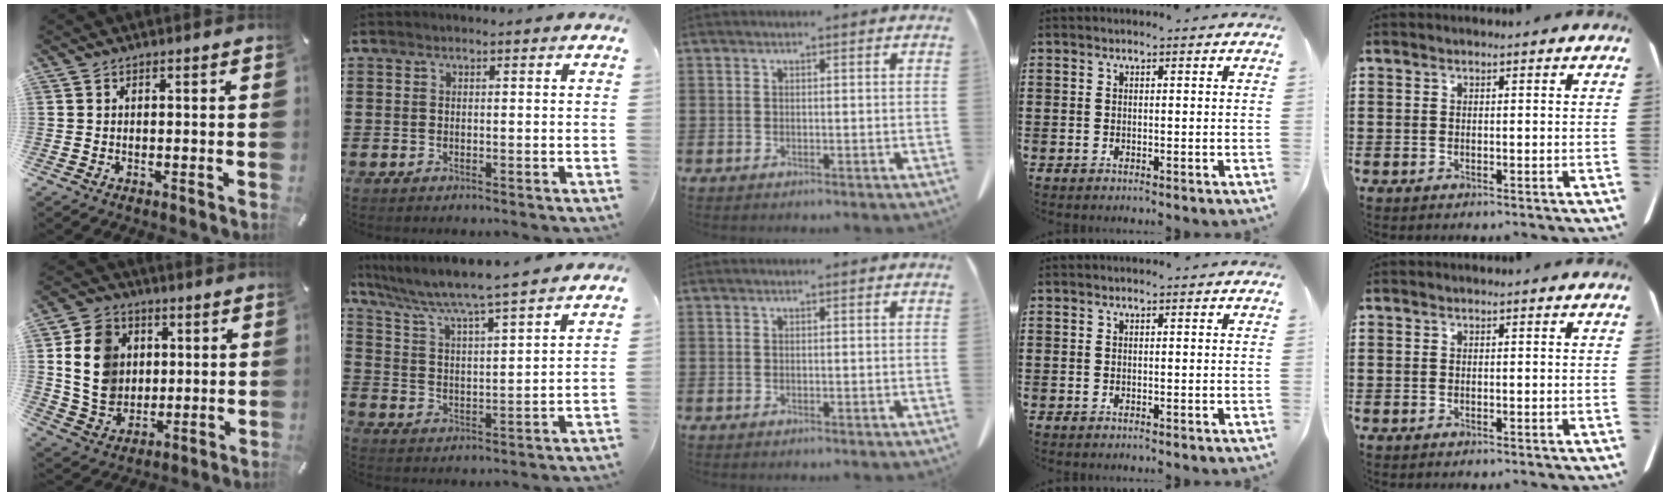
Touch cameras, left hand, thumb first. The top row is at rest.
{"thumb": {"total": 13.0, "force": [2.1, 11.3, 6.0], "torque": [-0.124, 0.005, 0.044]}, "index": {"total": 4.8, "force": [4.2, -0.5, 2.1], "torque": [-0.064, -0.038, 0.061]}}